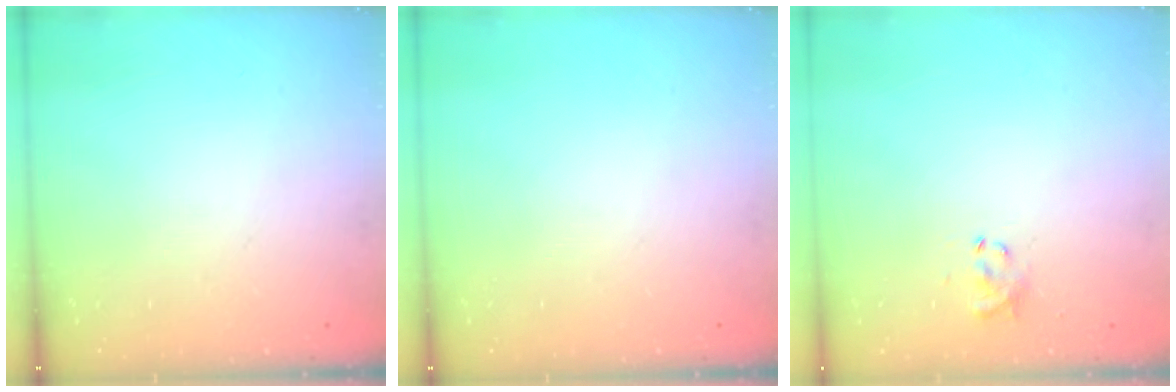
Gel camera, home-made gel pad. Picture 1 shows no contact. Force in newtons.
{"total": 0.0}
{"total": 2.9, "press": 2.8, "slide": 0.9}